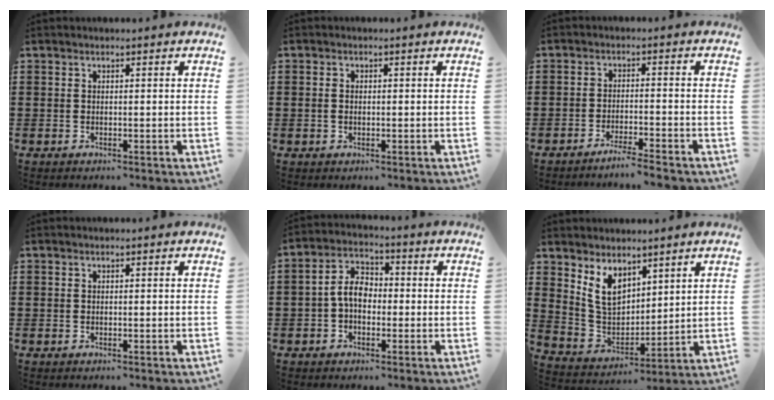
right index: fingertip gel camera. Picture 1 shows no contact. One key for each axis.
{"total": 1.1, "fx": -0.1, "fy": 0.6, "fz": 1.0, "tx": -0.022, "ty": 0.000, "tz": -0.001}
{"total": 3.1, "fx": -2.8, "fy": -0.5, "fz": 1.0, "tx": -0.018, "ty": -0.002, "tz": -0.056}
{"total": 0.0}
{"total": 5.3, "fx": -0.6, "fy": 3.4, "fz": 4.1, "tx": -0.093, "ty": 0.007, "tz": -0.017}
{"total": 7.3, "fx": 4.4, "fy": 4.7, "fz": 3.5, "tx": -0.098, "ty": -0.007, "tz": 0.082}